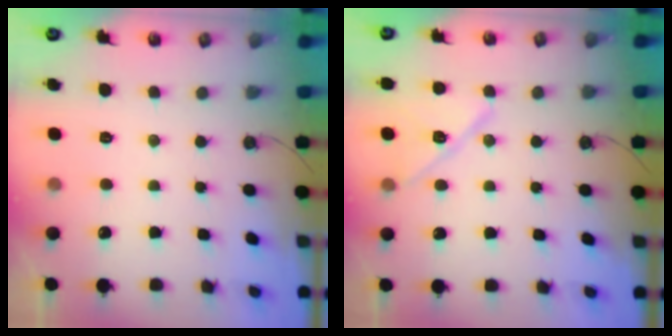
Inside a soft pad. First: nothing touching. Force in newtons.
{"total": 12.0, "press": 11.9, "slide": 0.9}